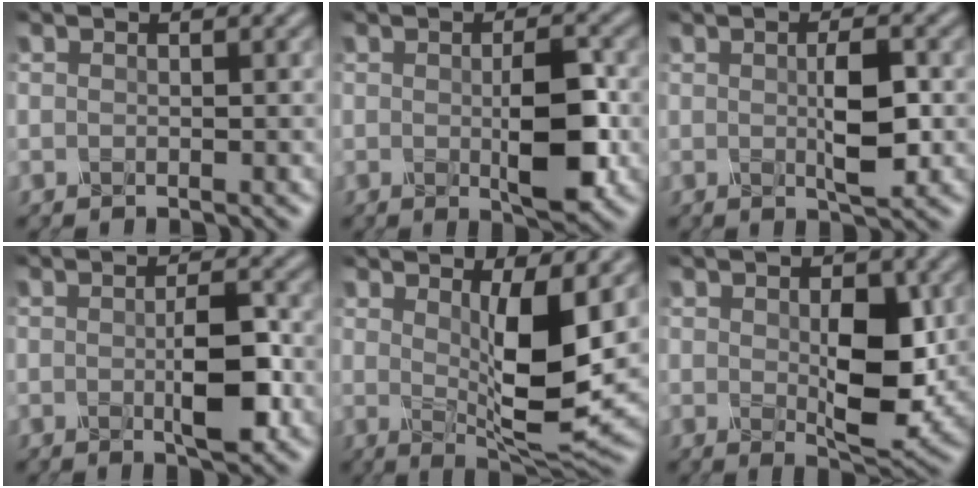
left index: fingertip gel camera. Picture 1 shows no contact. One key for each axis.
{"total": 5.0, "fx": -0.7, "fy": 1.3, "fz": 4.7, "tx": -0.086, "ty": 0.000, "tz": -0.009}
{"total": 3.3, "fx": 0.1, "fy": 0.6, "fz": 3.2, "tx": -0.063, "ty": 0.003, "tz": 0.004}
{"total": 4.1, "fx": -0.8, "fy": 1.0, "fz": 3.9, "tx": -0.074, "ty": 0.003, "tz": -0.012}
{"total": 6.8, "fx": 0.8, "fy": 1.5, "fz": 6.6, "tx": -0.107, "ty": -0.010, "tz": 0.023}
{"total": 5.6, "fx": 0.0, "fy": 2.5, "fz": 5.0, "tx": -0.082, "ty": -0.002, "tz": 0.009}